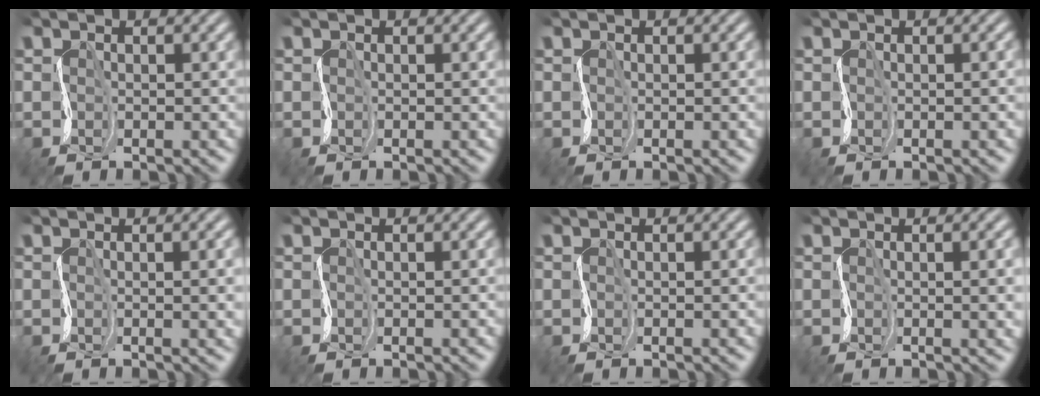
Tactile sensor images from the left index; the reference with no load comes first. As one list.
[{"total": 0.0}, {"total": 0.8, "force": [0.0, 0.3, 0.8], "torque": [-0.002, 0.004, -0.001]}, {"total": 3.1, "force": [0.1, 1.4, 2.8], "torque": [-0.021, 0.012, -0.005]}, {"total": 6.3, "force": [0.6, 3.0, 5.5], "torque": [-0.041, 0.024, 0.000]}, {"total": 0.9, "force": [-0.1, 0.4, 0.8], "torque": [0.000, 0.002, -0.005]}, {"total": 1.6, "force": [0.1, 0.7, 1.4], "torque": [-0.006, 0.007, -0.006]}, {"total": 7.0, "force": [0.6, 3.5, 6.1], "torque": [-0.049, 0.023, 0.001]}]